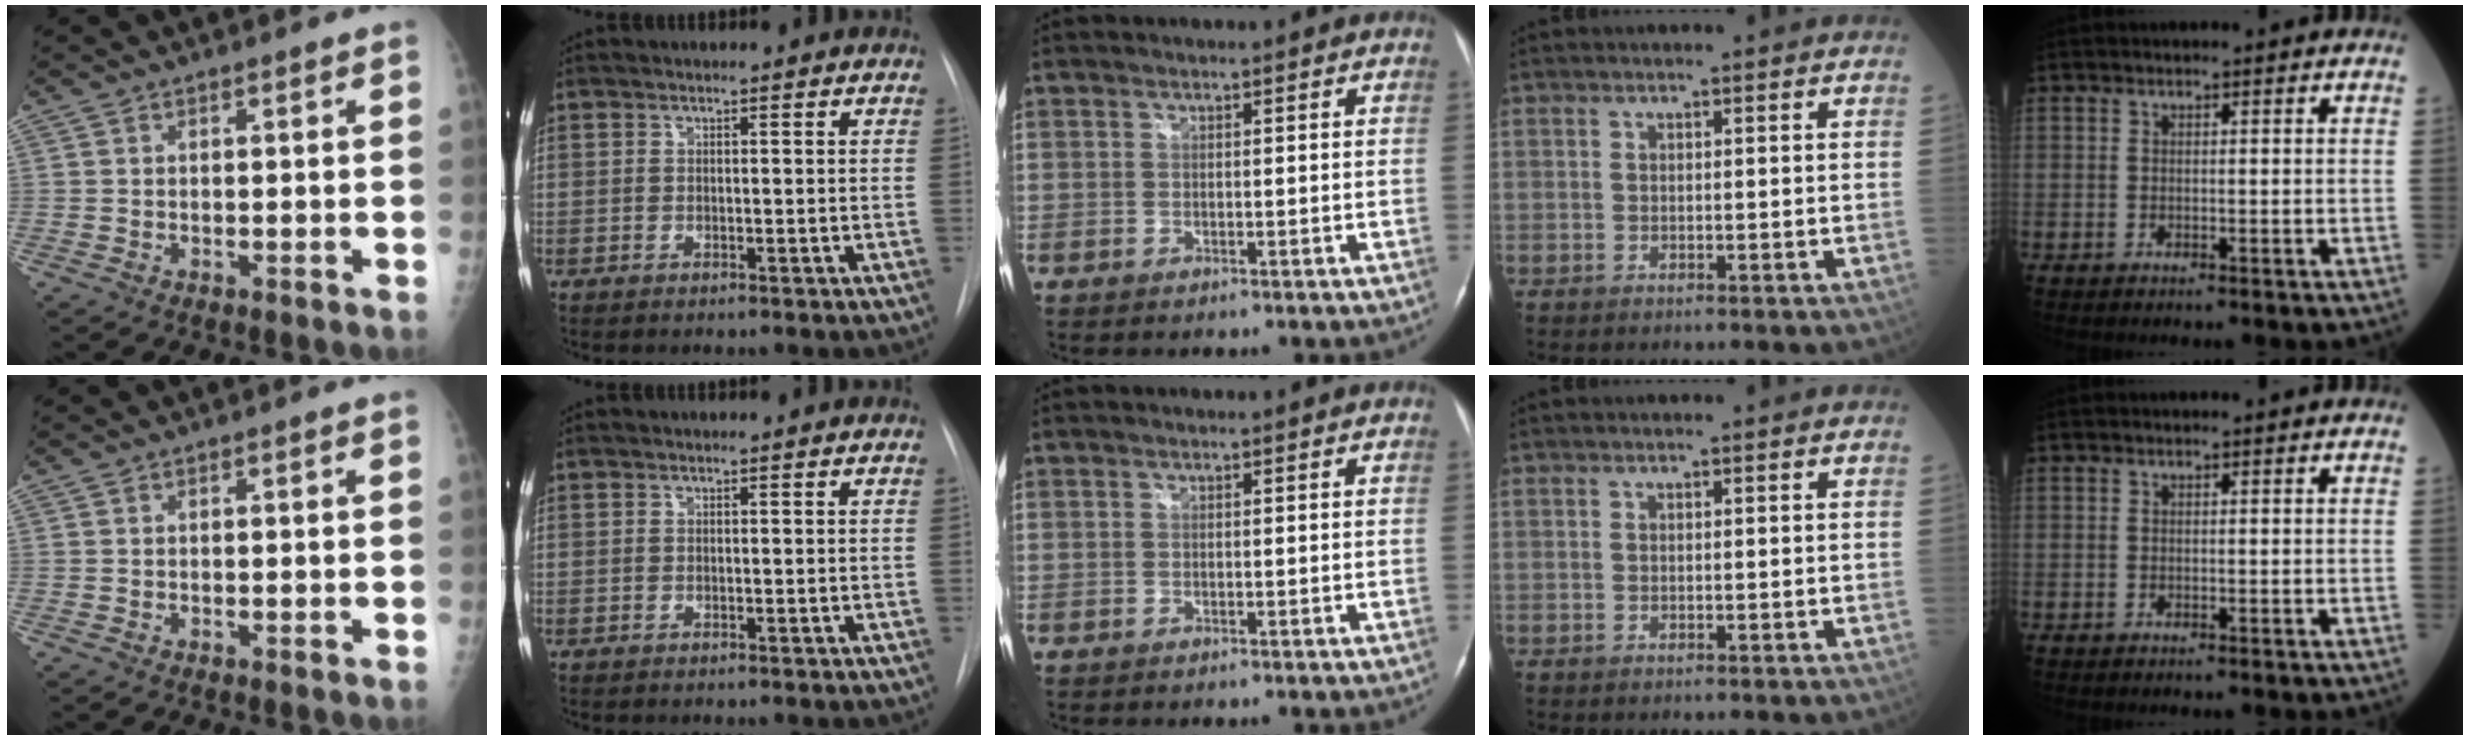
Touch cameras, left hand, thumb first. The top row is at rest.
{}